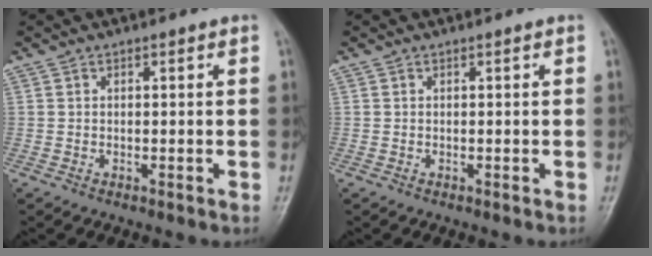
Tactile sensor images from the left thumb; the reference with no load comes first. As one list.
[{"total": 0.0}]